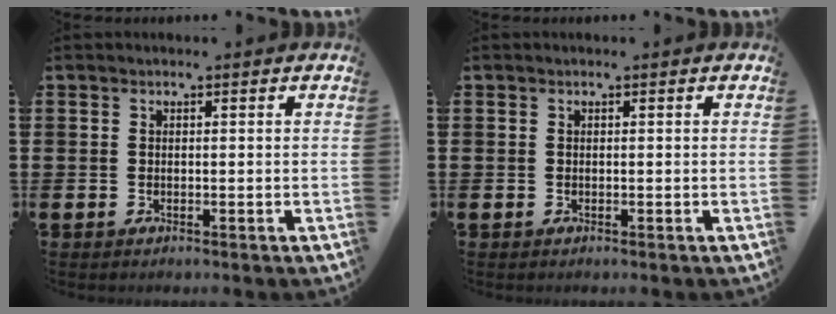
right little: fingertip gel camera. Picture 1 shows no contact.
{"total": 0.0}